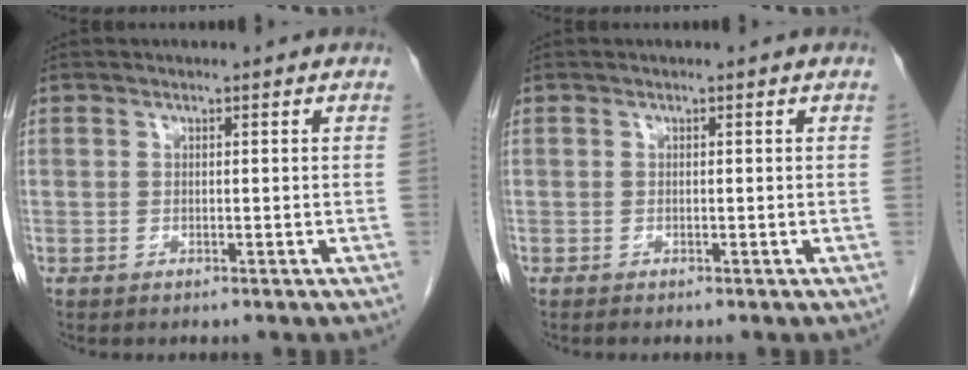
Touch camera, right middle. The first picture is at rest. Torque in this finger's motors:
{"motor_torque": [0.04, 0.05, 0.00, 0.00]}